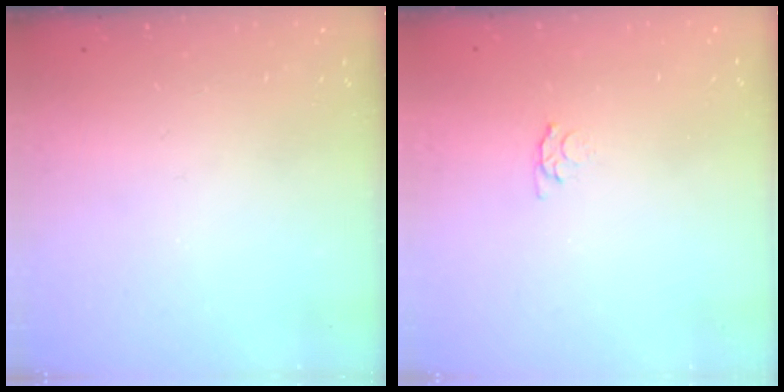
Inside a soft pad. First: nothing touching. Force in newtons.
{"total": 3.0, "press": 3.0, "slide": 0.5}